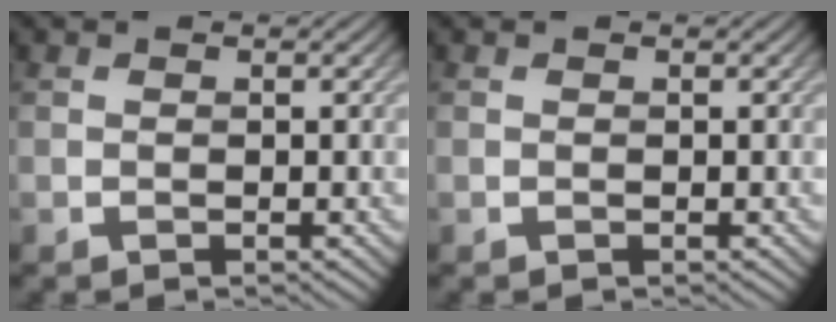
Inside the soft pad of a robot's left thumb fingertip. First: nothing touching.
{"total": 0.0}